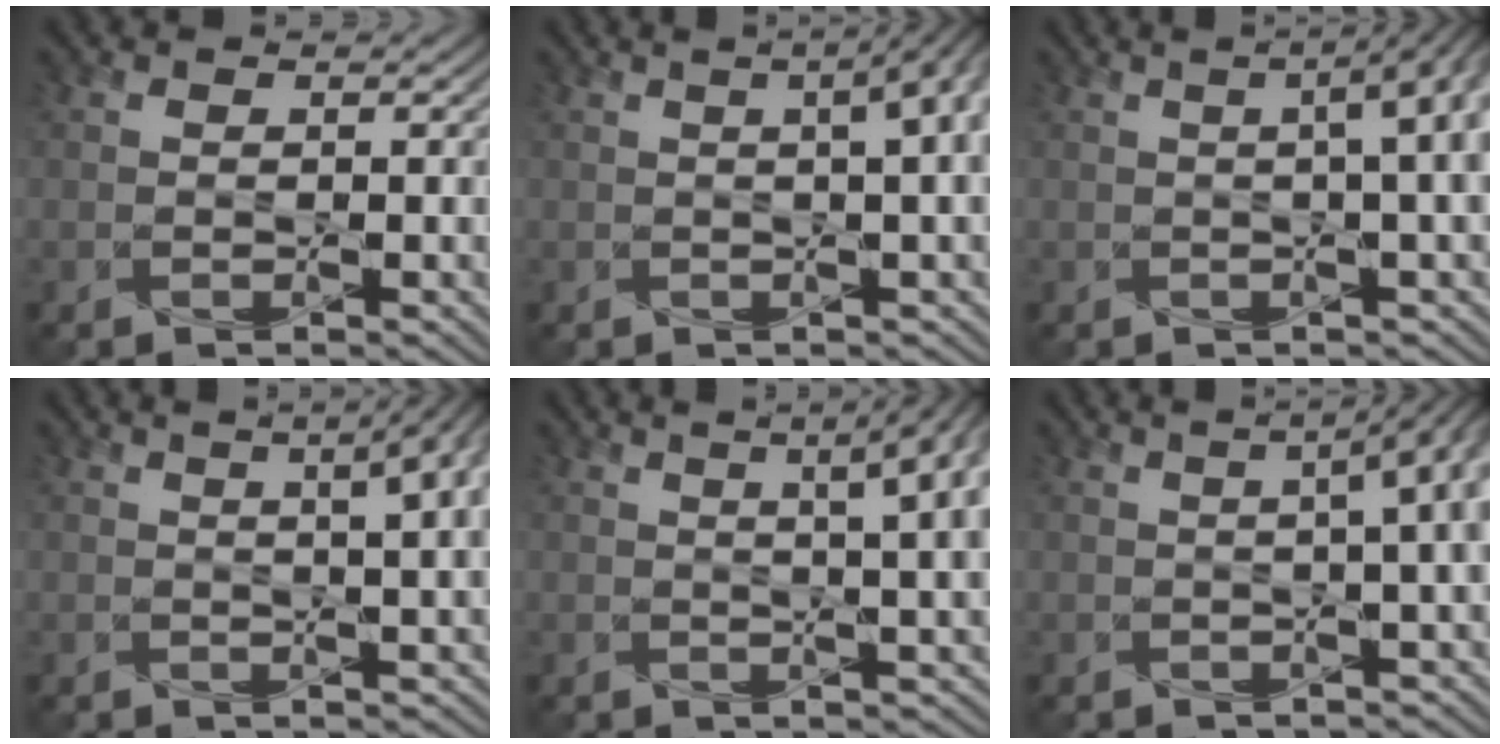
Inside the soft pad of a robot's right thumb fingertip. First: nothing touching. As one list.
[{"total": 7.7, "force": [1.1, 2.3, 7.2], "torque": [-0.089, 0.018, 0.005]}, {"total": 9.1, "force": [0.8, 2.7, 8.6], "torque": [-0.107, 0.016, -0.001]}, {"total": 8.0, "force": [2.0, 2.6, 7.3], "torque": [-0.083, 0.024, 0.017]}, {"total": 9.5, "force": [2.4, 3.1, 8.7], "torque": [-0.093, 0.041, 0.016]}, {"total": 8.7, "force": [0.3, 2.7, 8.2], "torque": [-0.108, 0.015, -0.007]}]